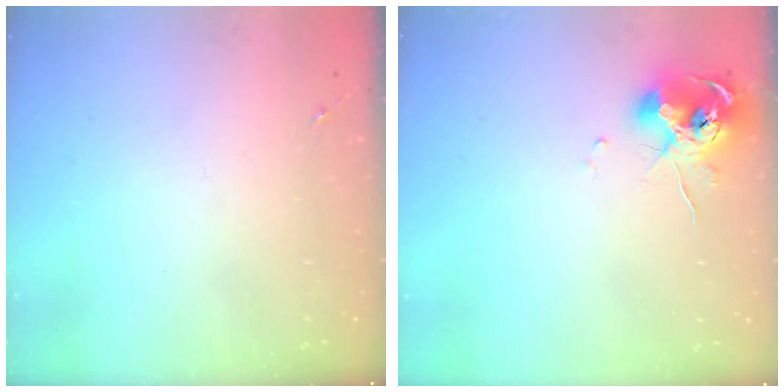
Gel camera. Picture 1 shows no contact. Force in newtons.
{"total": 10.3, "press": 10.2, "slide": 1.1}